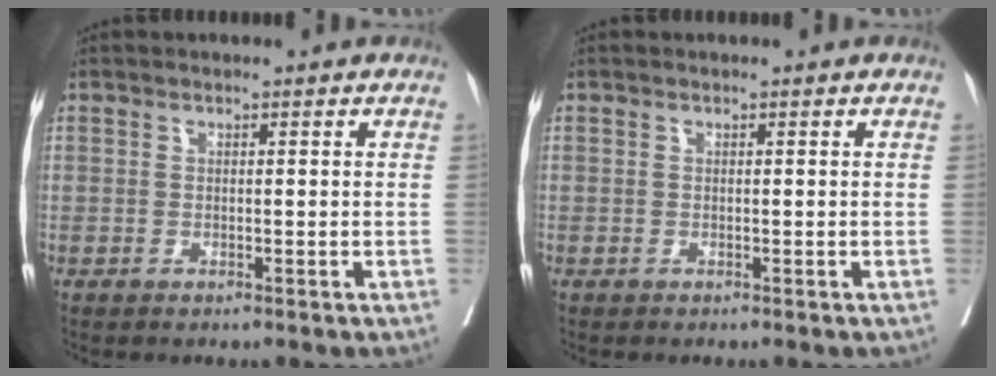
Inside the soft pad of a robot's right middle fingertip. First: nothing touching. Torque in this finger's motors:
{"motor_torque": [0.04, -0.01, -0.55, -0.14]}